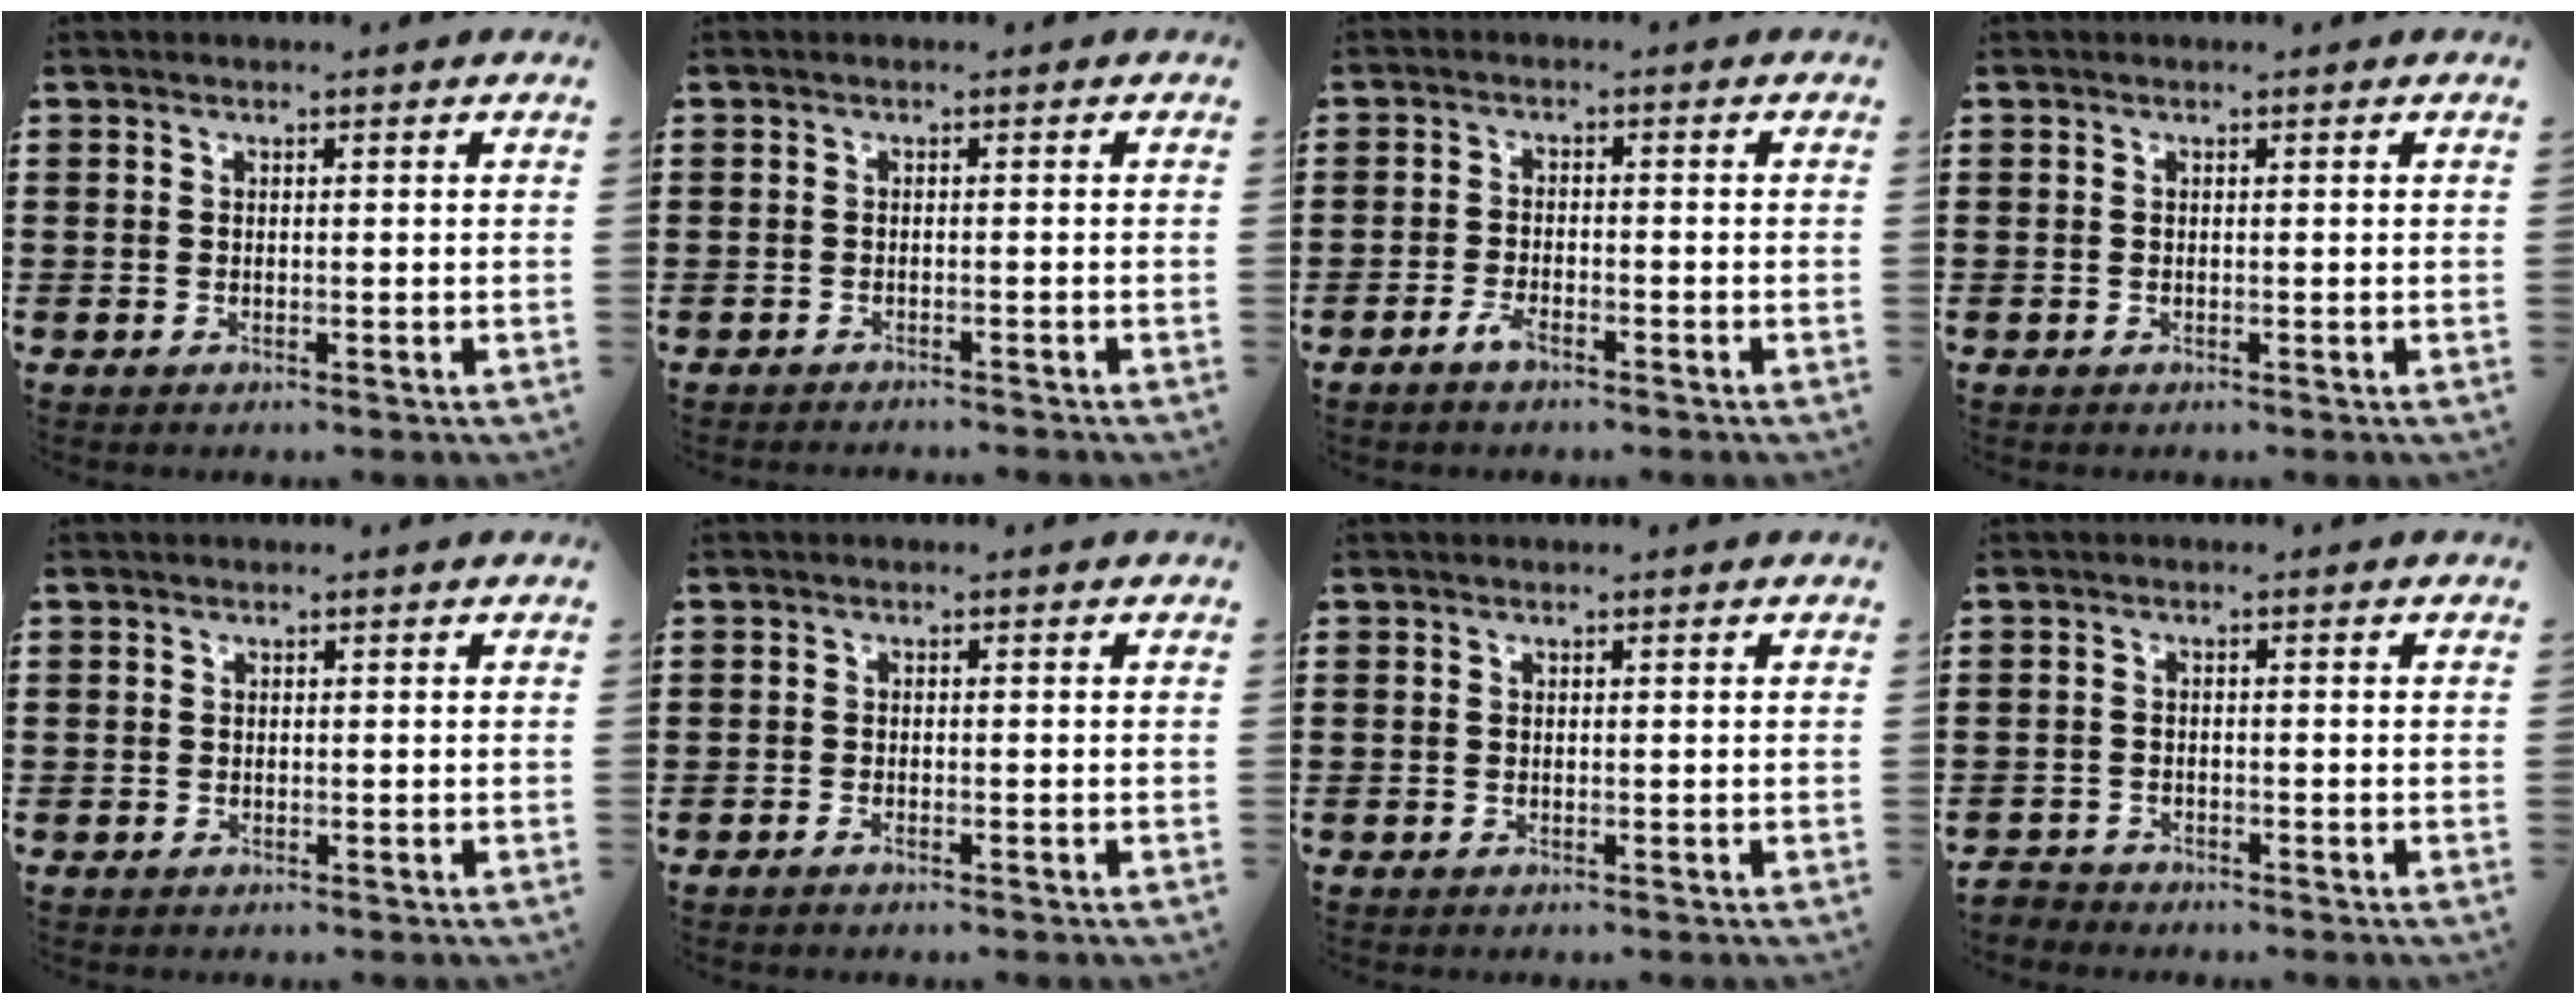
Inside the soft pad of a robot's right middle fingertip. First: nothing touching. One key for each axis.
{"total": 0.8, "fx": -0.8, "fy": 0.0, "fz": 0.0, "tx": -0.002, "ty": 0.001, "tz": -0.018}
{"total": 2.8, "fx": -2.0, "fy": 0.7, "fz": 1.8, "tx": -0.046, "ty": -0.002, "tz": -0.042}
{"total": 0.0}
{"total": 0.8, "fx": -0.2, "fy": 0.8, "fz": 0.0, "tx": -0.002, "ty": 0.004, "tz": -0.006}
{"total": 0.9, "fx": -0.7, "fy": 0.2, "fz": 0.5, "tx": -0.014, "ty": -0.005, "tz": -0.013}
{"total": 0.5, "fx": -0.2, "fy": 0.5, "fz": 0.0, "tx": 0.000, "ty": 0.005, "tz": -0.005}
{"total": 2.1, "fx": -2.0, "fy": 0.5, "fz": -0.2, "tx": -0.003, "ty": 0.002, "tz": -0.046}